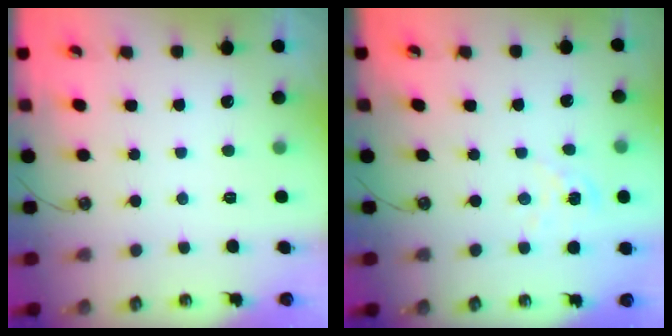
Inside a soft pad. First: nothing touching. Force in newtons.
{"total": 1.3, "press": 1.3, "slide": 0.2}